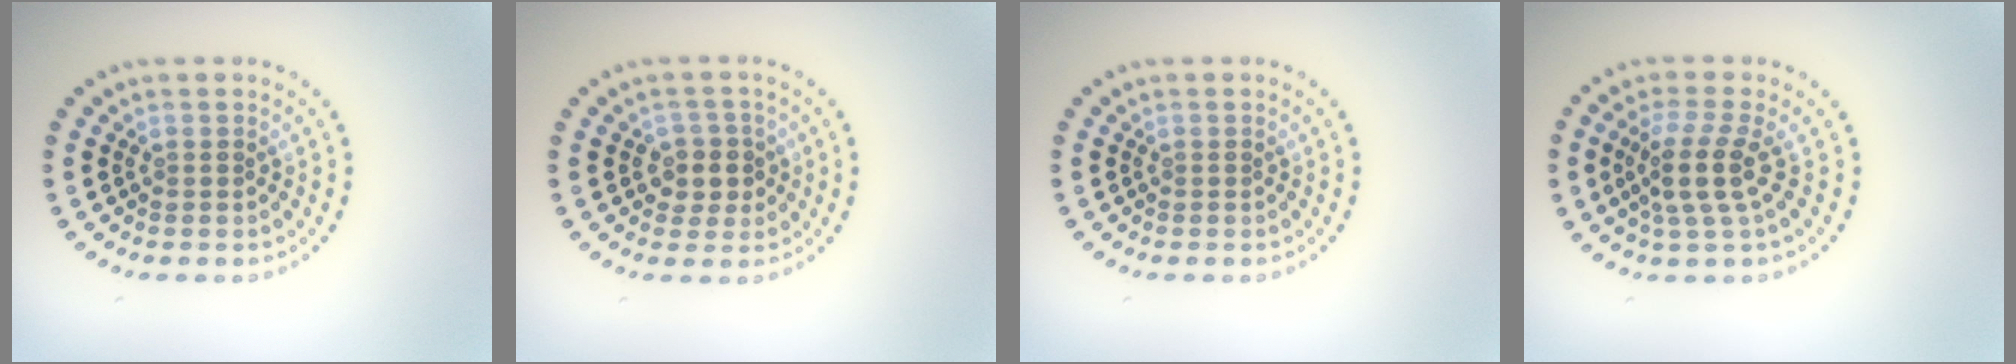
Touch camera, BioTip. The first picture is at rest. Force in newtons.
{"total": 2.6, "press": 2.4, "slide": 0.9}
{"total": 0.0}
{"total": 3.5, "press": 2.7, "slide": 2.2}